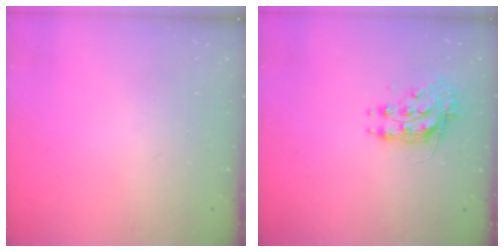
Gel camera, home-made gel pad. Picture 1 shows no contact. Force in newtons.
{"total": 8.7, "press": 8.7, "slide": 0.4}